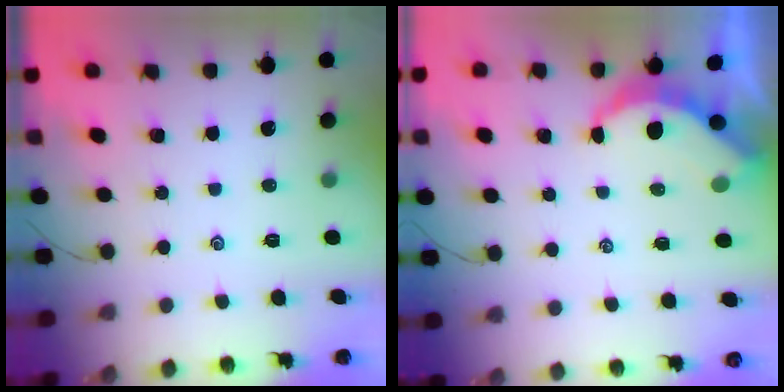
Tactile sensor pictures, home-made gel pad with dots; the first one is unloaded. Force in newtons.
{"total": 4.7, "press": 4.7, "slide": 0.4}